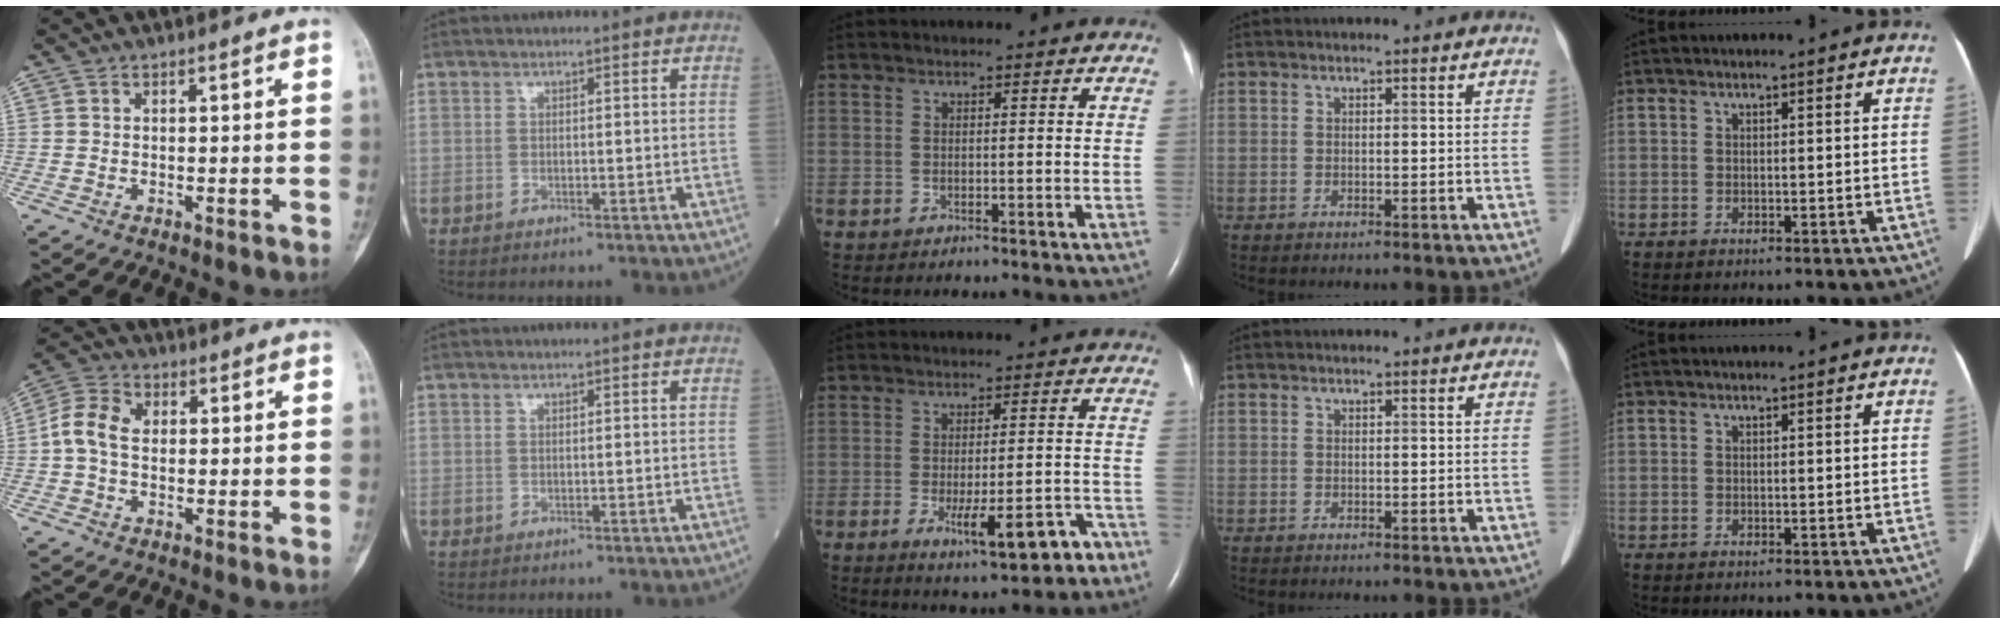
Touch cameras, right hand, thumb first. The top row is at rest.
{"thumb": {"total": 7.3, "force": [0.0, 5.2, 5.1], "torque": [-0.099, 0.024, -0.008]}, "middle": {"total": 8.6, "force": [-4.9, 1.8, 6.9], "torque": [-0.099, -0.003, -0.060]}}